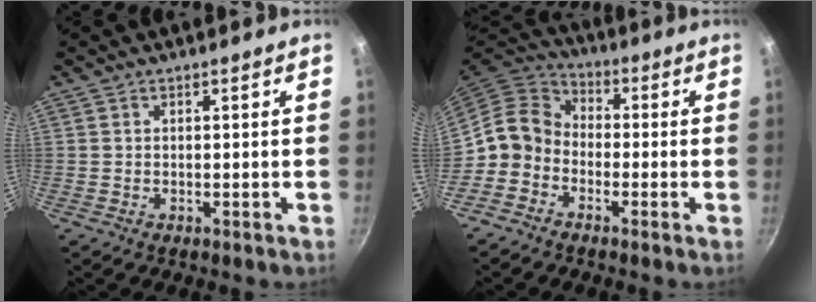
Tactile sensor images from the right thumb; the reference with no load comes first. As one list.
[{"total": 8.0, "force": [-2.6, 6.6, 3.8], "torque": [-0.038, 0.040, -0.074]}]